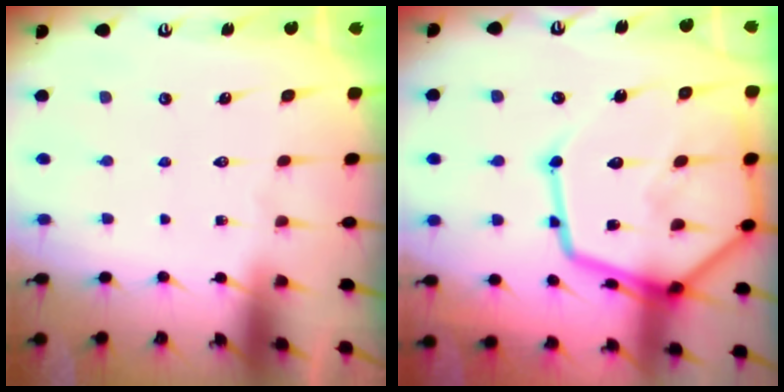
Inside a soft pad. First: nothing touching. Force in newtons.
{"total": 25.3, "press": 25.2, "slide": 2.4}